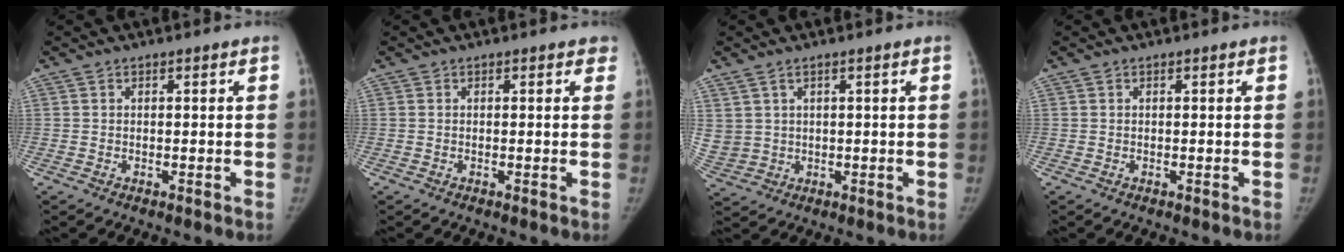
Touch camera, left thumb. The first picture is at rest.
{"total": 0.9, "force": [0.6, 0.6, 0.3], "torque": [0.010, -0.001, -0.001]}
{"total": 5.0, "force": [2.3, 3.6, 2.6], "torque": [-0.058, -0.006, 0.060]}
{"total": 0.0}